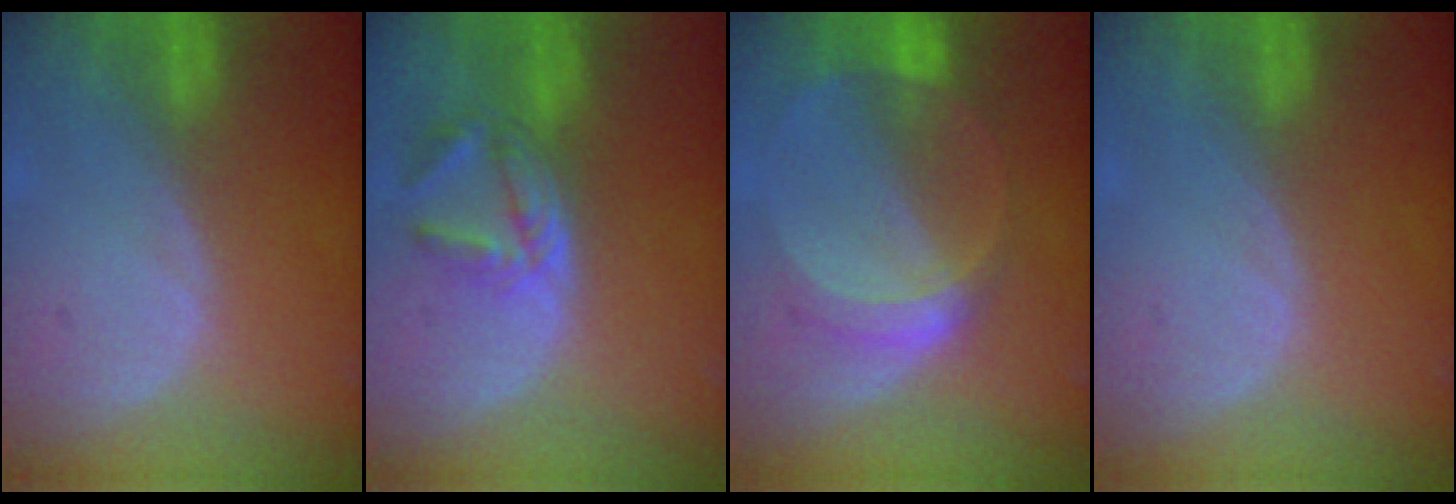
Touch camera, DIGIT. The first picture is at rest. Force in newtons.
{"total": 5.8, "press": 5.2, "slide": 2.6}
{"total": 6.1, "press": 5.6, "slide": 2.4}
{"total": 0.0}